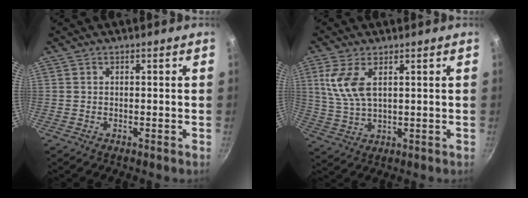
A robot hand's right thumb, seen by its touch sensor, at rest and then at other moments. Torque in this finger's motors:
{"motor_torque": [-0.03, 0.27, 0.79, 0.11, 0.12]}